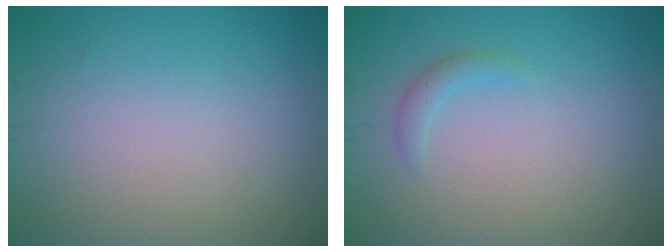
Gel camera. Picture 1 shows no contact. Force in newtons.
{"total": 1.1, "press": 1.1, "slide": 0.1}